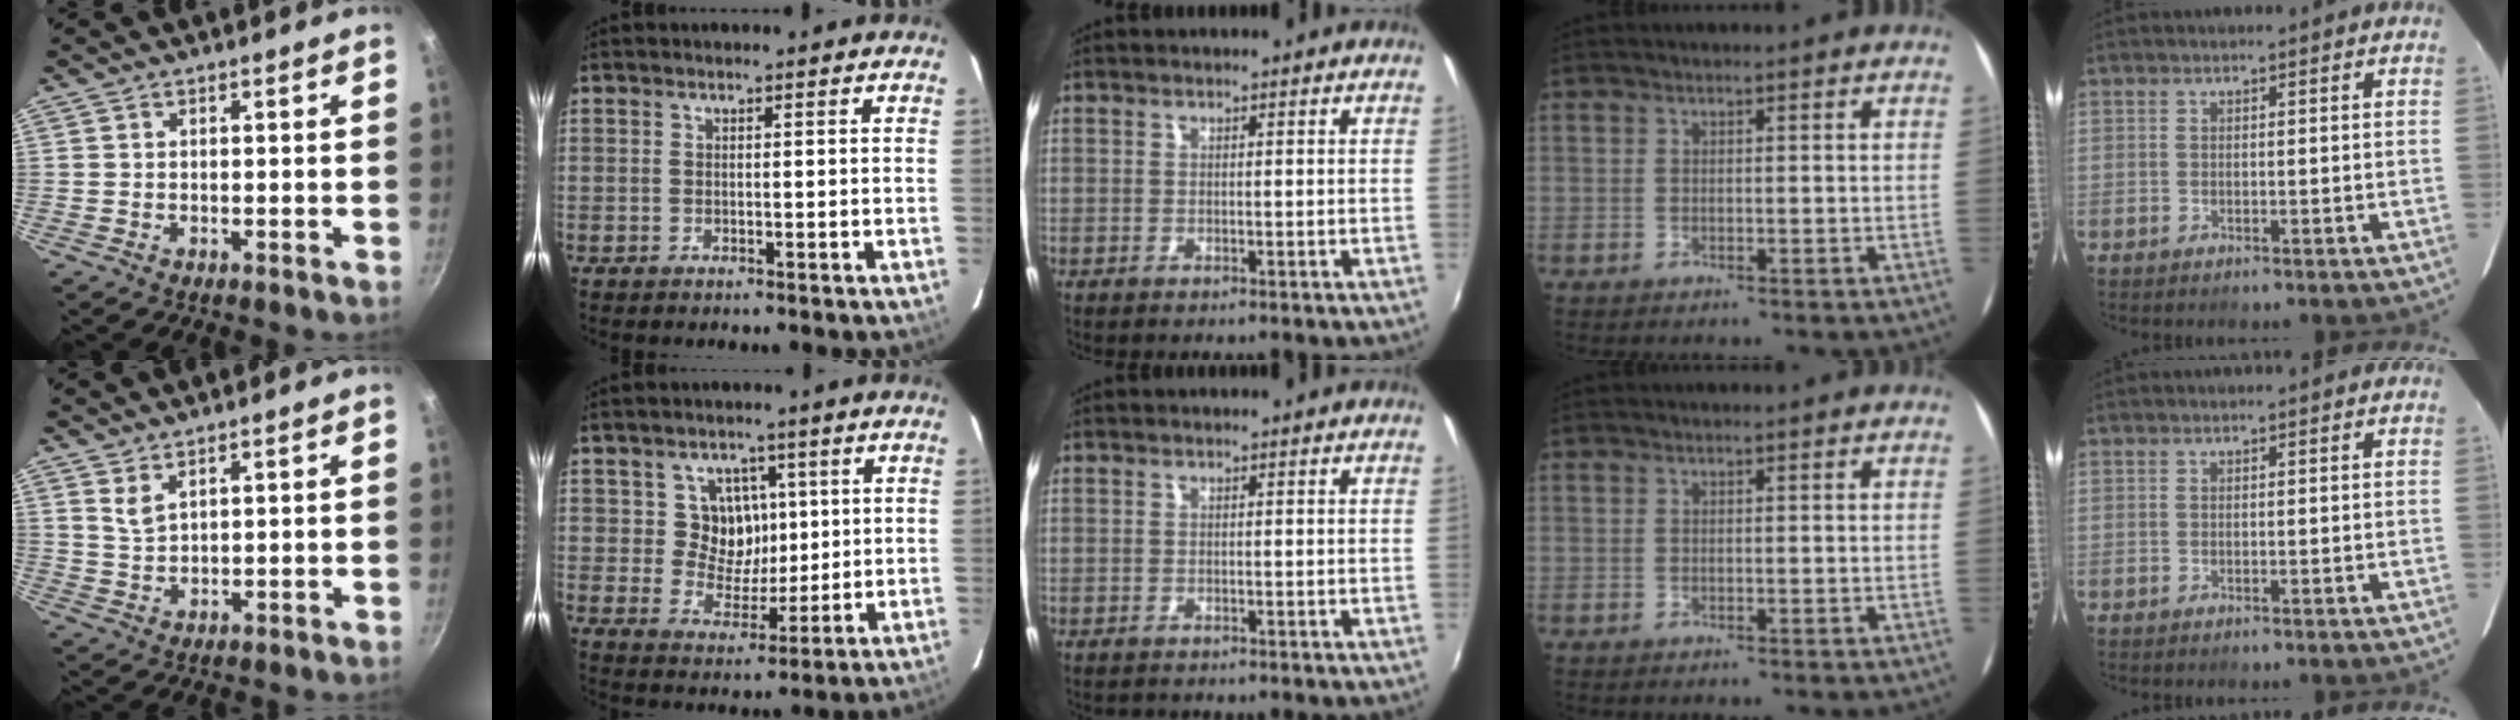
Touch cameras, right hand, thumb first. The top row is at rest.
{"thumb": {"total": 3.0, "force": [2.0, 1.1, 1.8], "torque": [-0.036, -0.017, 0.044]}, "index": {"total": 7.6, "force": [1.8, 7.0, 2.4], "torque": [-0.038, 0.003, 0.033]}, "middle": {"total": 1.0, "force": [-0.9, 0.1, 0.1], "torque": [-0.006, -0.003, -0.014]}}